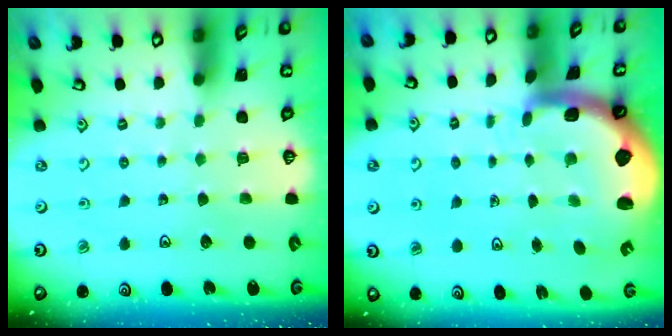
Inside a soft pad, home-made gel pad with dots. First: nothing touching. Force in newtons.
{"total": 4.4, "press": 3.9, "slide": 2.1}